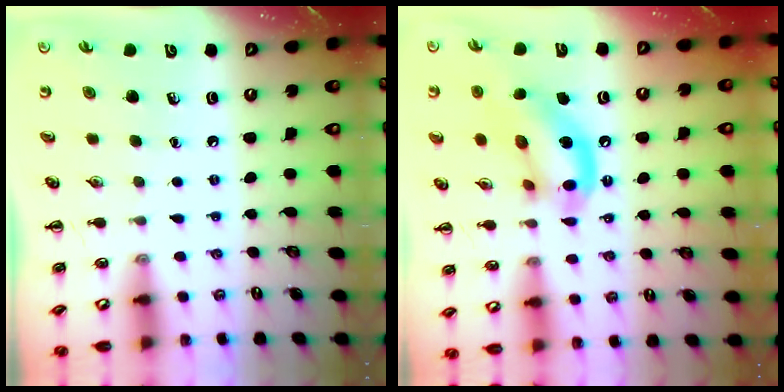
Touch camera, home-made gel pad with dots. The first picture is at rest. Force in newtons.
{"total": 15.2, "press": 15.1, "slide": 2.0}